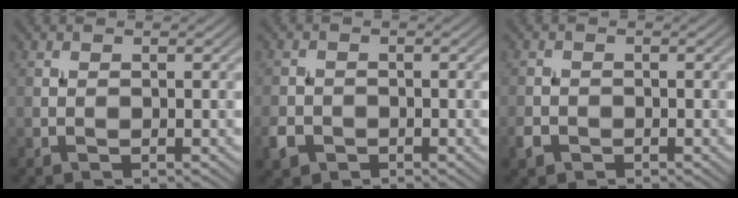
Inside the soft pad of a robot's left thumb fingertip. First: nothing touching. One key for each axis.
{"total": 2.4, "fx": -1.3, "fy": 1.9, "fz": 0.9, "tx": -0.022, "ty": -0.005, "tz": -0.030}
{"total": 1.6, "fx": -0.9, "fy": 1.2, "fz": 0.5, "tx": -0.011, "ty": -0.002, "tz": -0.023}